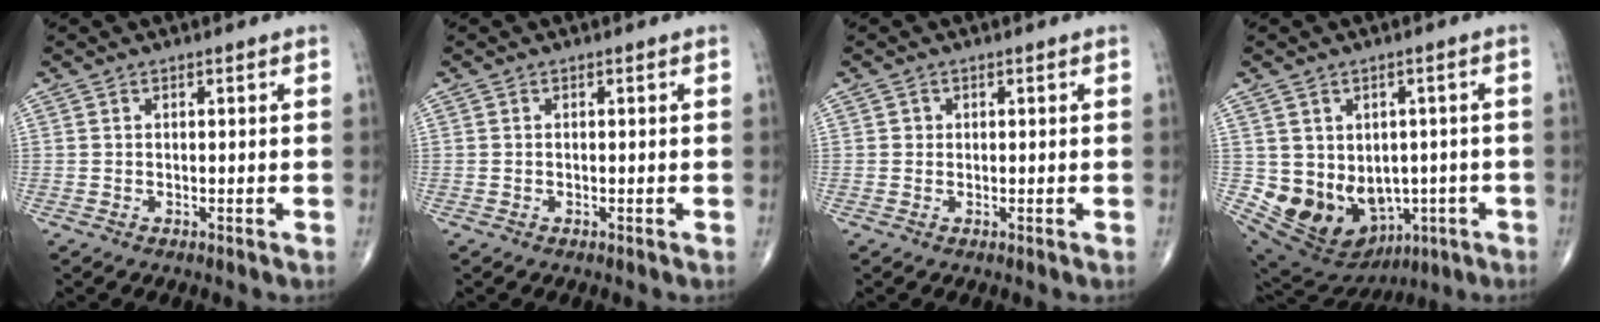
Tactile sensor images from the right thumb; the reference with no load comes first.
{"total": 0.0}
{"total": 0.8, "force": [0.1, 0.8, 0.1], "torque": [0.003, 0.002, 0.001]}
{"total": 14.8, "force": [-2.4, 12.0, 8.3], "torque": [-0.115, 0.011, -0.001]}